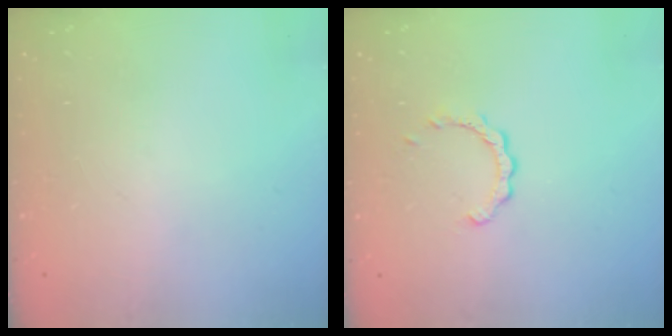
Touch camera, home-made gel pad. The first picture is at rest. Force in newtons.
{"total": 2.8, "press": 2.7, "slide": 0.4}